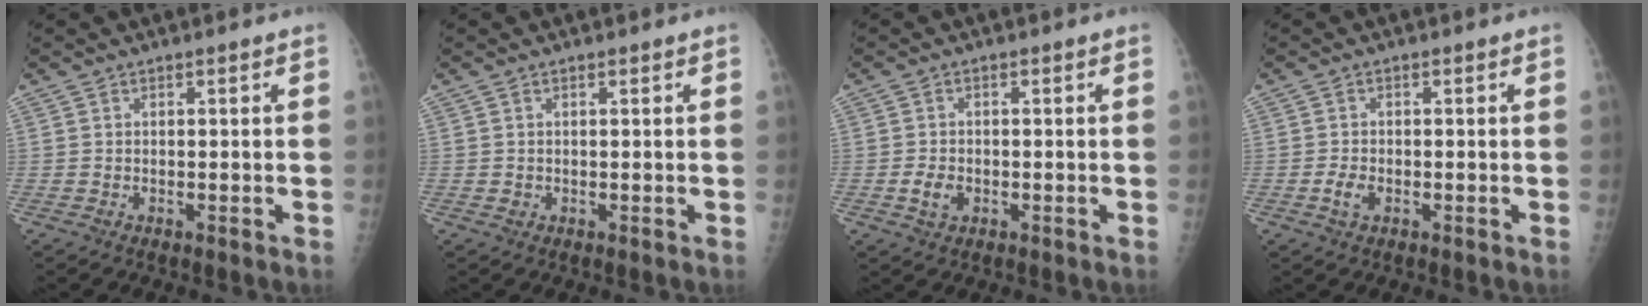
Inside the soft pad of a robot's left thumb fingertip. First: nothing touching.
{"total": 0.9, "force": [0.3, 0.7, 0.3], "torque": [0.002, 0.000, 0.005]}
{"total": 3.1, "force": [-0.8, 2.3, 1.9], "torque": [-0.030, 0.001, -0.013]}
{"total": 2.5, "force": [-0.8, 1.6, 1.7], "torque": [-0.031, 0.002, -0.016]}